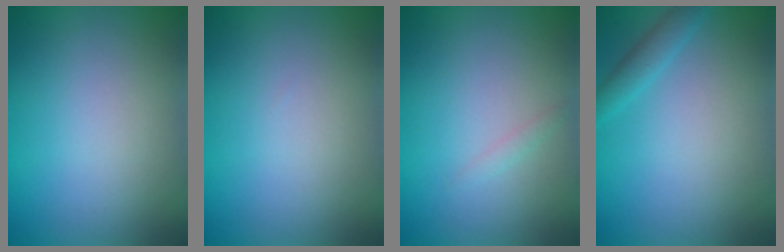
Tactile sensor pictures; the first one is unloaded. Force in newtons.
{"total": 0.0}
{"total": 0.7, "press": 0.7, "slide": 0.0}
{"total": 1.5, "press": 1.5, "slide": 0.1}